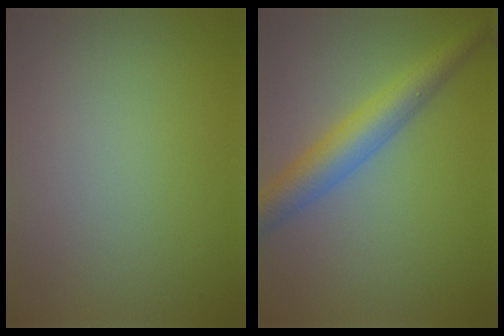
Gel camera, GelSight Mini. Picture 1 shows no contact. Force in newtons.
{"total": 5.1, "press": 5.1, "slide": 0.1}